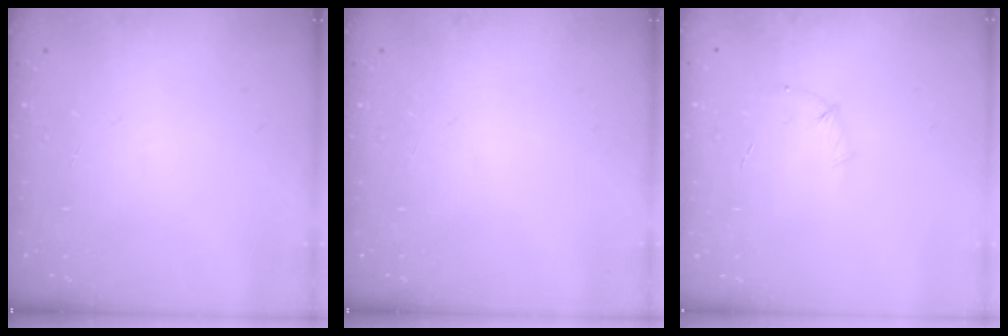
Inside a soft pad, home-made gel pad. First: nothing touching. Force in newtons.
{"total": 0.0}
{"total": 4.9, "press": 4.7, "slide": 1.2}